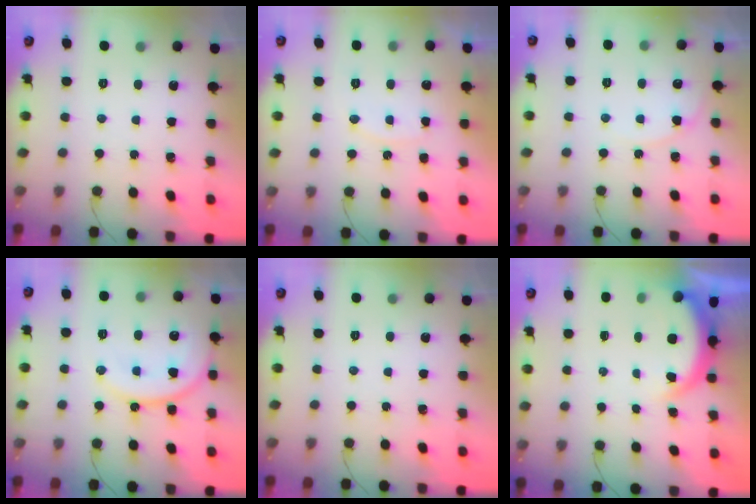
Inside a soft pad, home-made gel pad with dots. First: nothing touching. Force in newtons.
{"total": 7.4, "press": 7.4, "slide": 0.3}
{"total": 4.8, "press": 4.8, "slide": 0.5}
{"total": 14.6, "press": 14.6, "slide": 1.3}
{"total": 0.0}
{"total": 4.9, "press": 4.8, "slide": 0.8}